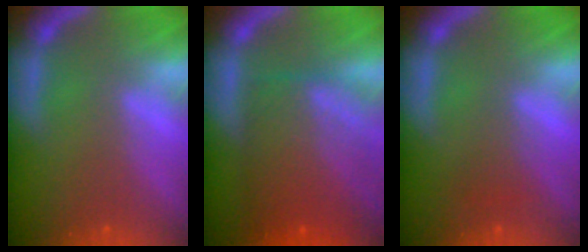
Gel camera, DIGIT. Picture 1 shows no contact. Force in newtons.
{"total": 8.5}
{"total": 1.5}